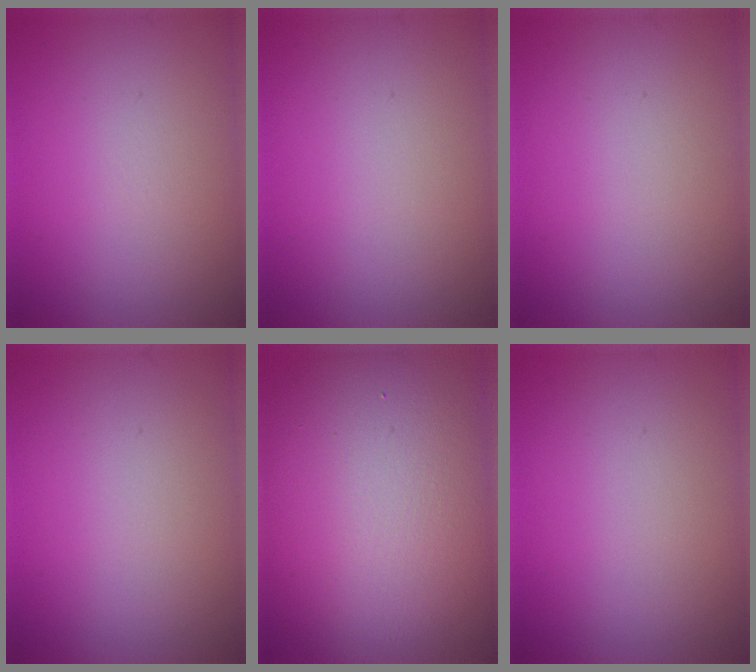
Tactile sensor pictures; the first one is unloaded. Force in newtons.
{"total": 0.0}
{"total": 0.0}
{"total": 0.0}
{"total": 16.2, "press": 16.2, "slide": 0.6}
{"total": 0.0}